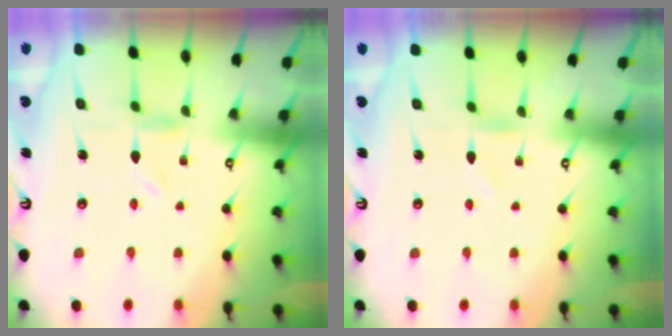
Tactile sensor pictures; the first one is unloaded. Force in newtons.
{"total": 0.0}